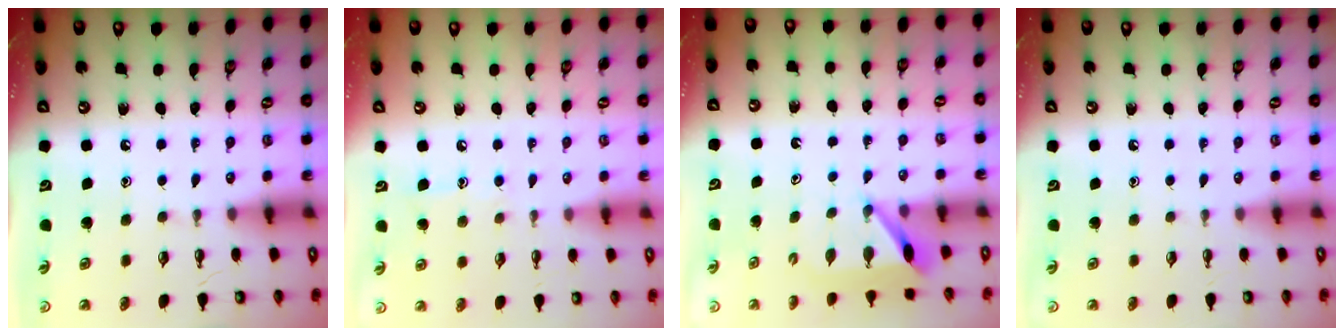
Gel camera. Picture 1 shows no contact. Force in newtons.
{"total": 5.9, "press": 5.8, "slide": 0.7}
{"total": 6.4, "press": 6.4, "slide": 0.2}
{"total": 0.0}